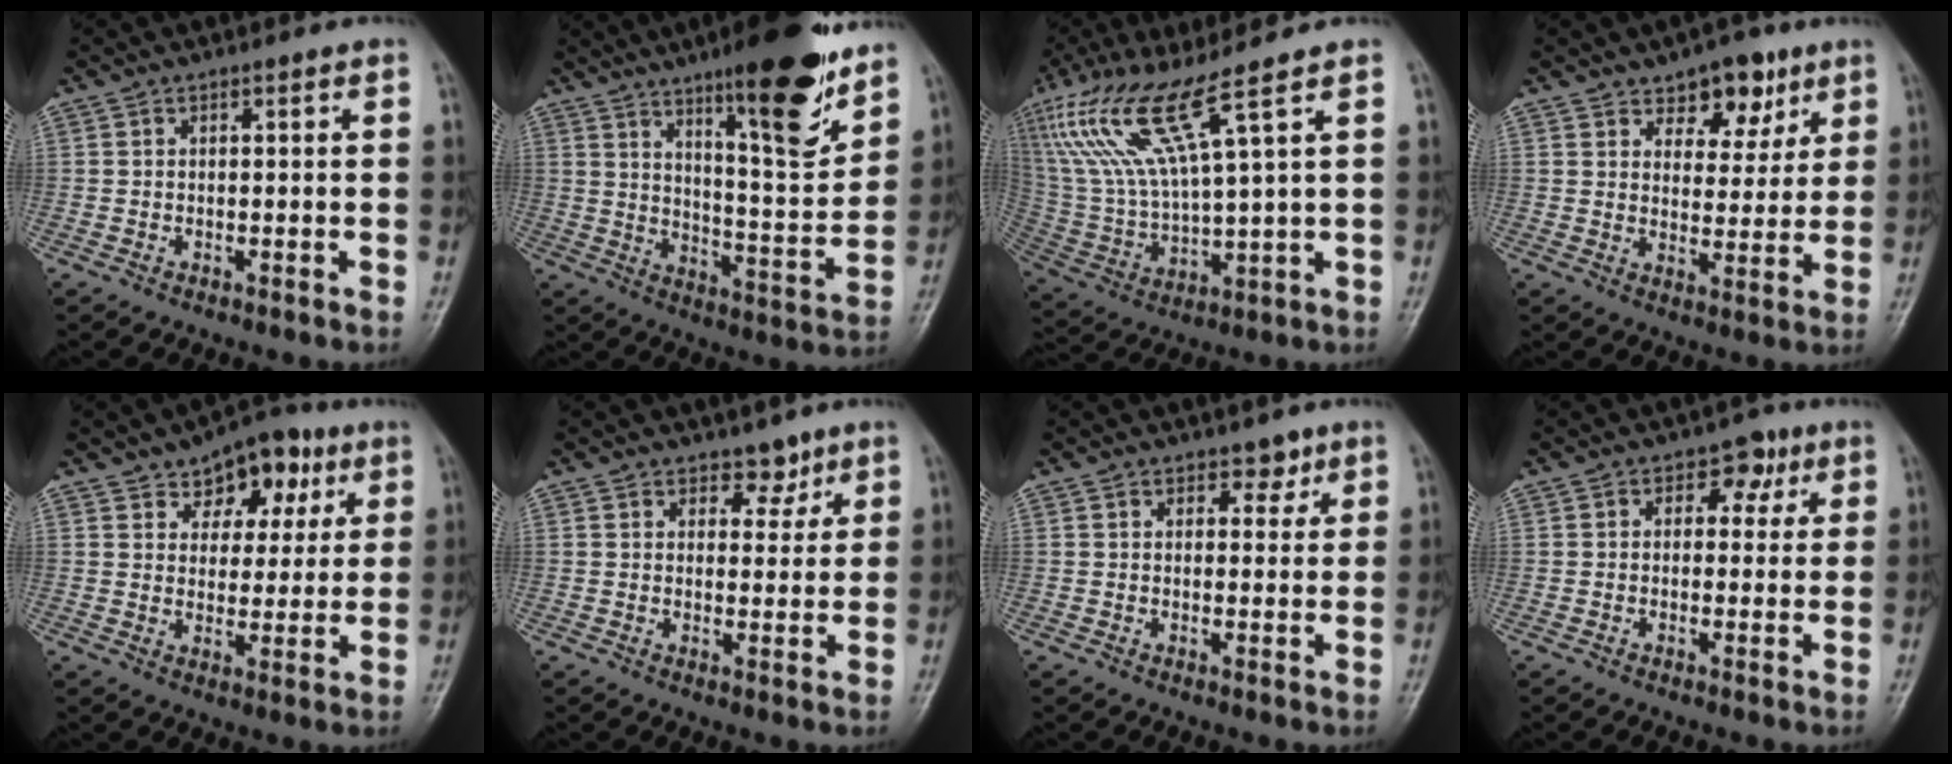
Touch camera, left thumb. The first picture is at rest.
{"total": 17.5, "force": [11.5, 3.7, 12.7], "torque": [-0.160, -0.075, 0.181]}
{"total": 16.0, "force": [8.9, 1.5, 13.2], "torque": [-0.290, -0.035, 0.182]}
{"total": 8.5, "force": [5.3, 5.2, 4.2], "torque": [-0.023, -0.026, 0.079]}
{"total": 10.7, "force": [5.6, 6.9, 5.8], "torque": [-0.036, -0.018, 0.080]}
{"total": 3.8, "force": [2.8, 2.4, 1.1], "torque": [0.014, -0.017, 0.039]}
{"total": 2.9, "force": [1.9, 1.9, 1.1], "torque": [0.008, -0.010, 0.025]}
{"total": 4.6, "force": [1.8, 3.4, 2.5], "torque": [0.001, -0.001, 0.017]}